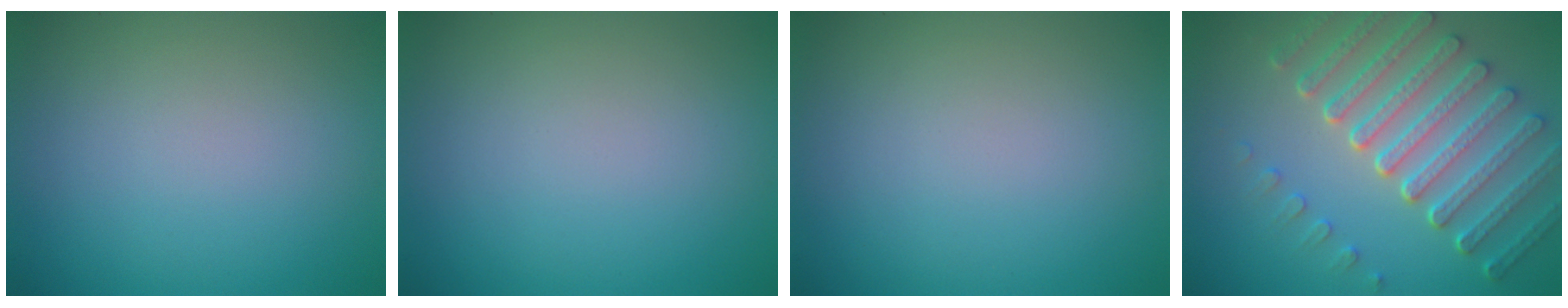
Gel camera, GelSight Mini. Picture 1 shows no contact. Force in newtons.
{"total": 0.0}
{"total": 0.0}
{"total": 7.3, "press": 5.5, "slide": 4.8}